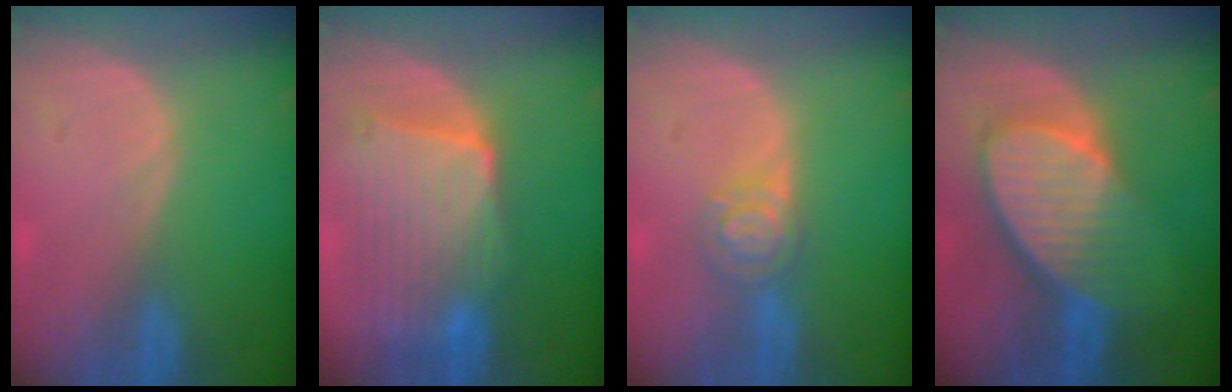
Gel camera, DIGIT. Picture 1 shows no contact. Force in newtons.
{"total": 9.7, "press": 8.7, "slide": 4.1}
{"total": 5.0, "press": 4.4, "slide": 2.4}
{"total": 9.1, "press": 8.1, "slide": 4.0}